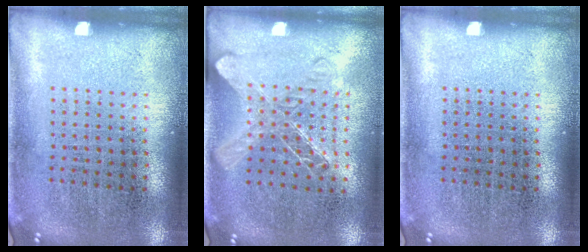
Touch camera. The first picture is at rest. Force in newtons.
{"total": 1.4, "press": 1.2, "slide": 0.7}
{"total": 0.0}